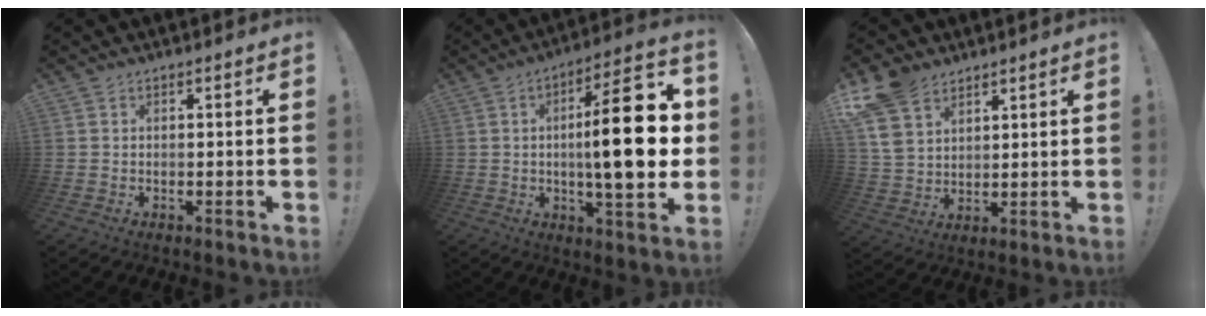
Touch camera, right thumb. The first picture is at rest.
{"total": 22.6, "force": [0.9, 5.8, 21.8], "torque": [-0.332, -0.006, 0.007]}
{"total": 11.8, "force": [7.9, 7.2, 5.1], "torque": [-0.102, -0.039, 0.157]}